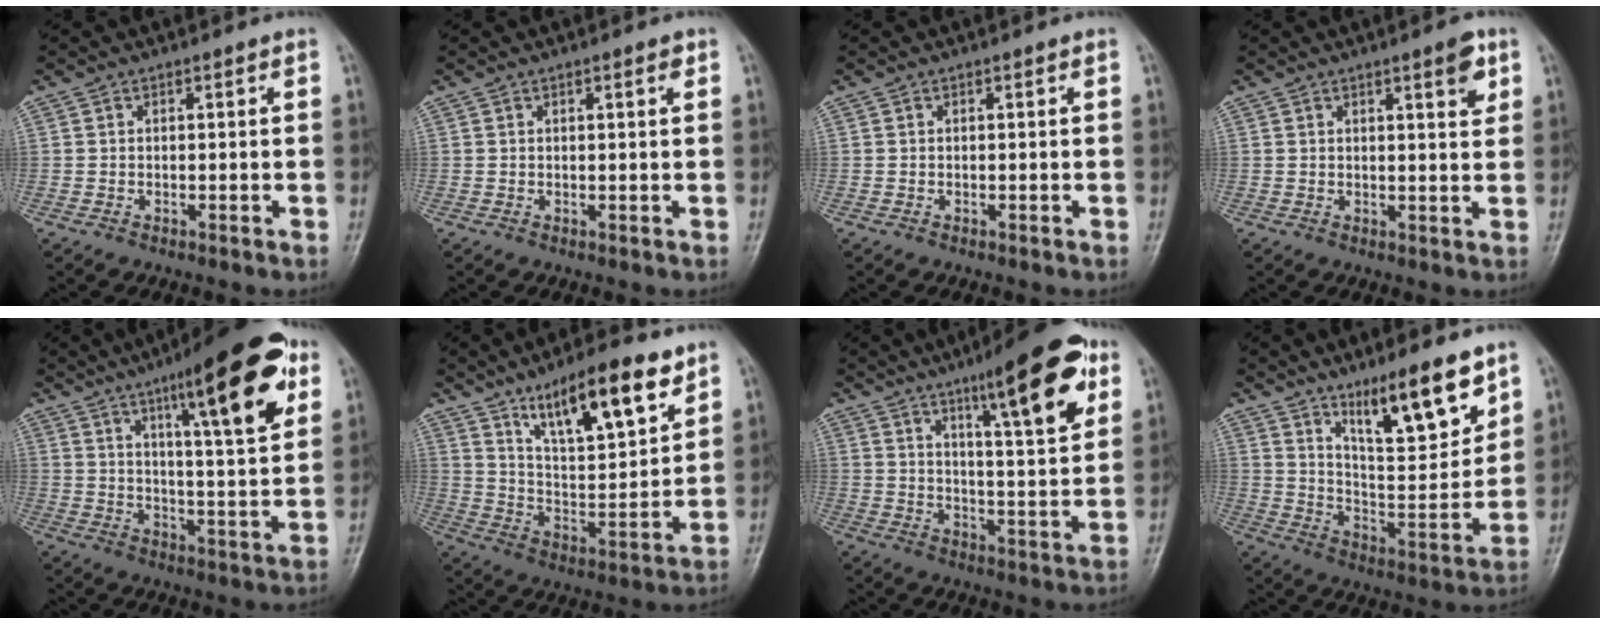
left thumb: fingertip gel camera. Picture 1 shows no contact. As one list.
[{"total": 1.1, "force": [0.6, 0.1, 1.0], "torque": [-0.015, -0.001, 0.008]}, {"total": 0.0}, {"total": 4.4, "force": [2.4, 1.0, 3.6], "torque": [-0.042, -0.013, 0.032]}, {"total": 20.0, "force": [10.1, 4.3, 16.8], "torque": [-0.217, -0.031, 0.145]}, {"total": 17.2, "force": [10.8, 5.0, 12.5], "torque": [-0.177, -0.051, 0.191]}, {"total": 17.2, "force": [9.0, 3.7, 14.2], "torque": [-0.187, -0.034, 0.133]}, {"total": 15.5, "force": [10.2, 3.7, 11.1], "torque": [-0.149, -0.069, 0.181]}]